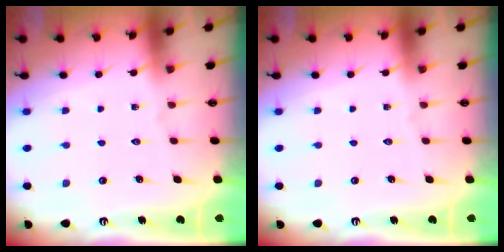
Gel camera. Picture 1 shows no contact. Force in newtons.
{"total": 0.0}